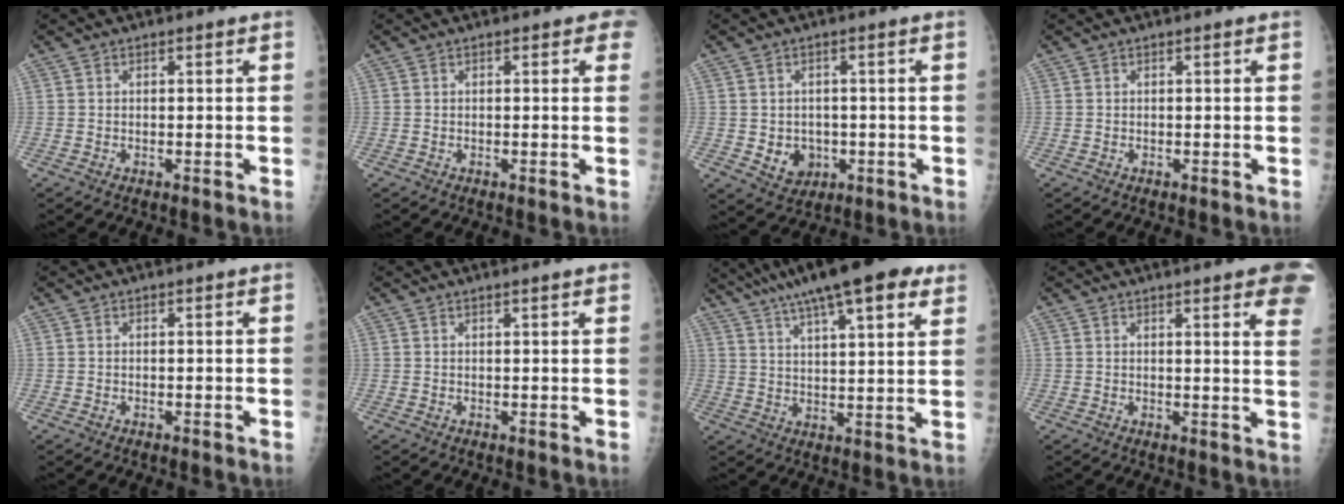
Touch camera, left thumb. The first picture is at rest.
{"total": 3.6, "force": [2.2, 1.4, 2.5], "torque": [-0.003, 0.000, 0.017]}
{"total": 5.4, "force": [-0.8, 4.6, 2.6], "torque": [-0.015, 0.002, 0.001]}
{"total": 0.0}
{"total": 0.0}
{"total": 2.0, "force": [1.6, 0.1, 1.2], "torque": [-0.008, 0.002, 0.019]}
{"total": 20.9, "force": [13.9, 5.1, 14.7], "torque": [-0.227, -0.005, 0.207]}
{"total": 12.6, "force": [8.1, 2.2, 9.3], "torque": [-0.094, -0.024, 0.076]}